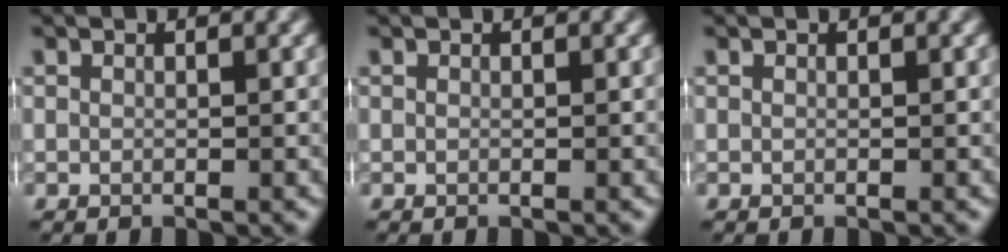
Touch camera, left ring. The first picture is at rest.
{"total": 0.0}
{"total": 0.0}